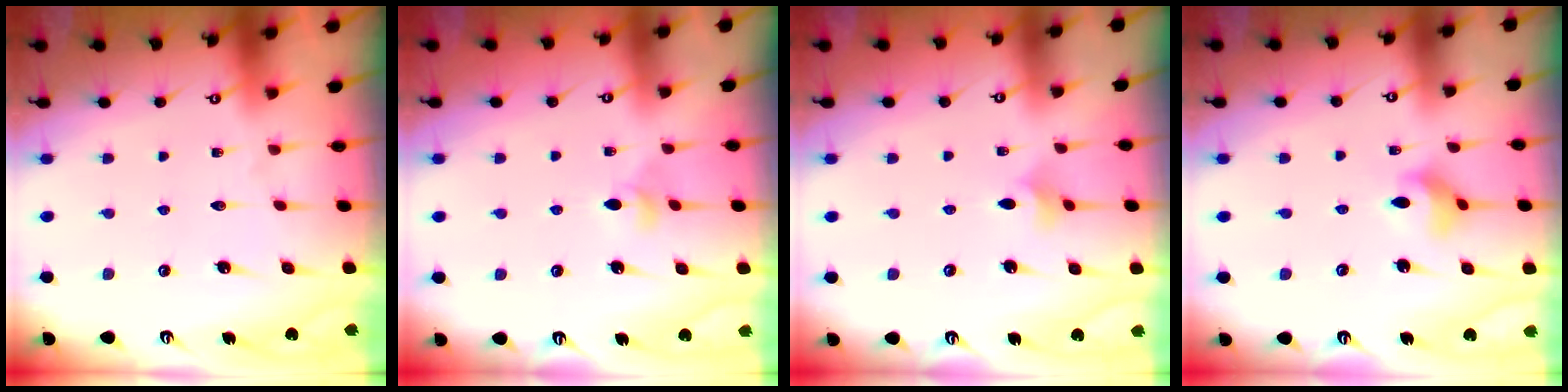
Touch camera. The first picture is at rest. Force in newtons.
{"total": 3.9, "press": 3.8, "slide": 0.9}
{"total": 3.5, "press": 3.4, "slide": 0.9}
{"total": 6.1, "press": 5.8, "slide": 1.7}